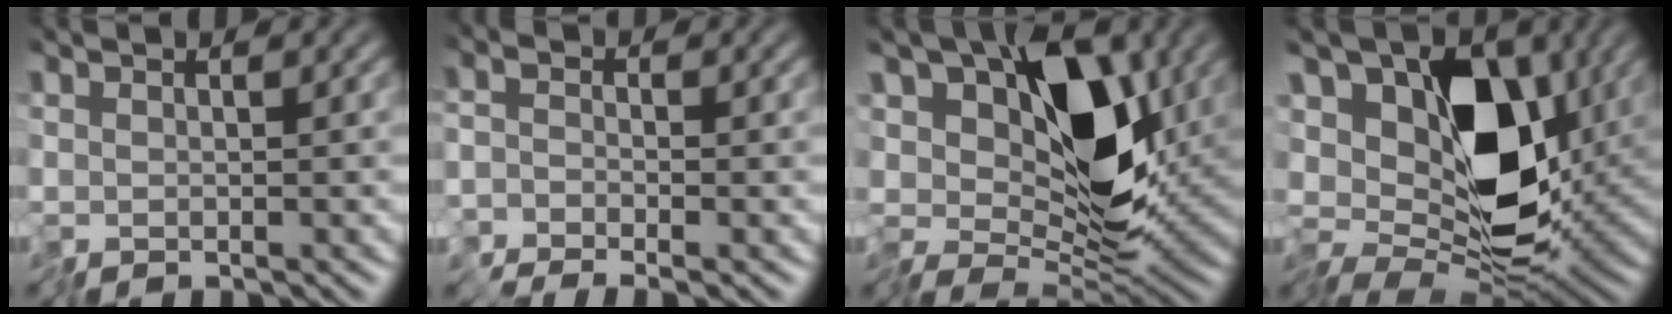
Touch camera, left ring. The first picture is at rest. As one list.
[{"total": 1.0, "force": [-1.0, 0.1, 0.0], "torque": [0.001, -0.001, -0.028]}, {"total": 10.9, "force": [2.0, 6.5, 8.5], "torque": [-0.125, -0.001, 0.026]}, {"total": 12.2, "force": [1.7, 7.5, 9.5], "torque": [-0.148, 0.000, 0.019]}]